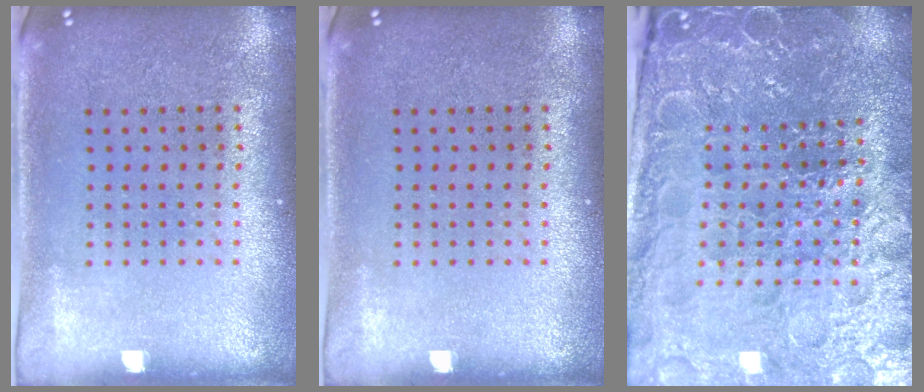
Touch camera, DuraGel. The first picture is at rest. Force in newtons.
{"total": 0.0}
{"total": 4.9, "press": 4.7, "slide": 1.4}